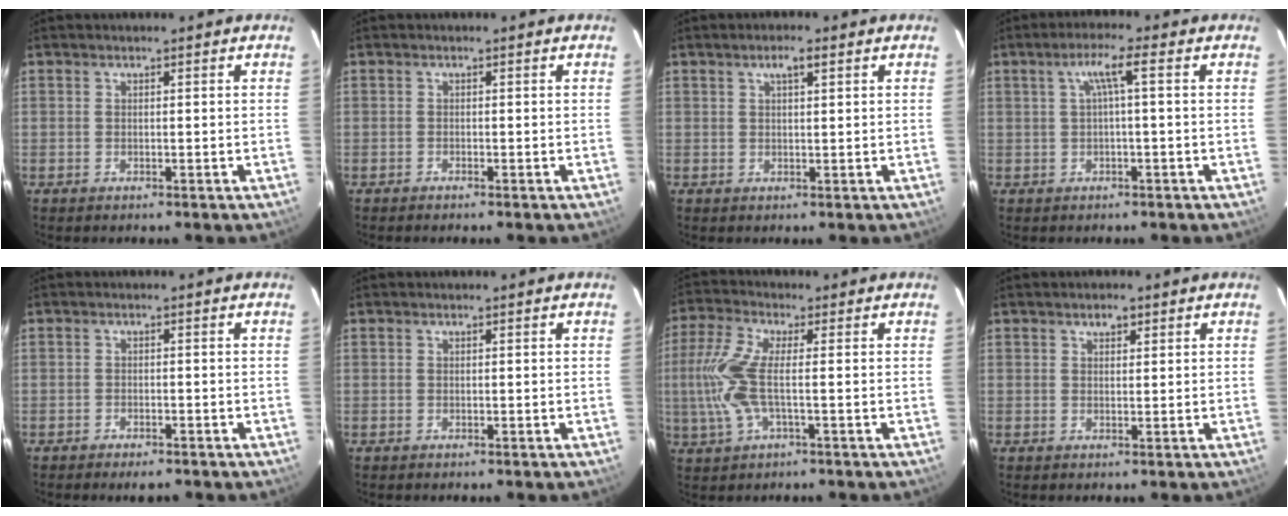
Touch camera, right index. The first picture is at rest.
{"total": 0.5, "force": [-0.5, 0.0, 0.1], "torque": [-0.001, -0.001, -0.011]}
{"total": 2.4, "force": [1.3, 0.6, 2.0], "torque": [-0.036, 0.008, 0.023]}
{"total": 3.7, "force": [0.4, -0.1, 3.7], "torque": [-0.074, 0.008, 0.010]}
{"total": 3.2, "force": [-2.7, 1.1, 1.3], "torque": [-0.033, -0.006, -0.042]}
{"total": 0.0}
{"total": 9.1, "force": [-1.0, 2.4, 8.7], "torque": [-0.204, 0.001, -0.019]}
{"total": 1.8, "force": [1.1, 1.0, 0.9], "torque": [-0.014, 0.007, 0.018]}